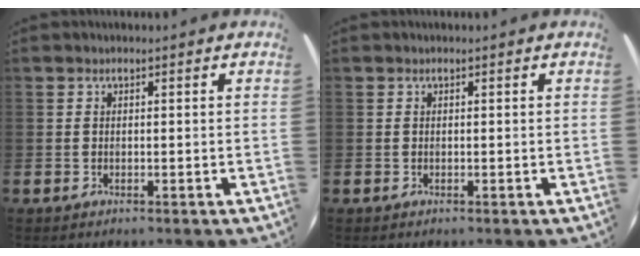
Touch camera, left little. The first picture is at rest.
{"total": 0.0}